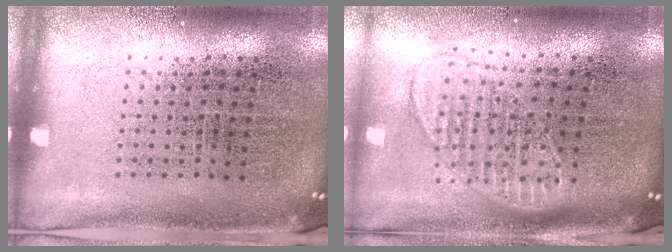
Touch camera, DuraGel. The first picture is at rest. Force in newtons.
{"total": 1.8, "press": 1.5, "slide": 1.0}